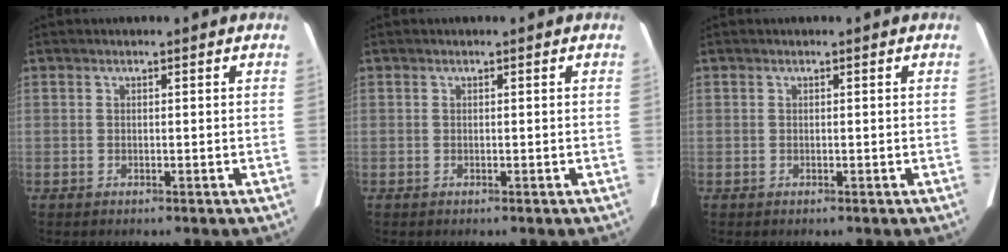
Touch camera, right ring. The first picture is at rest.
{"total": 0.0}
{"total": 0.0}